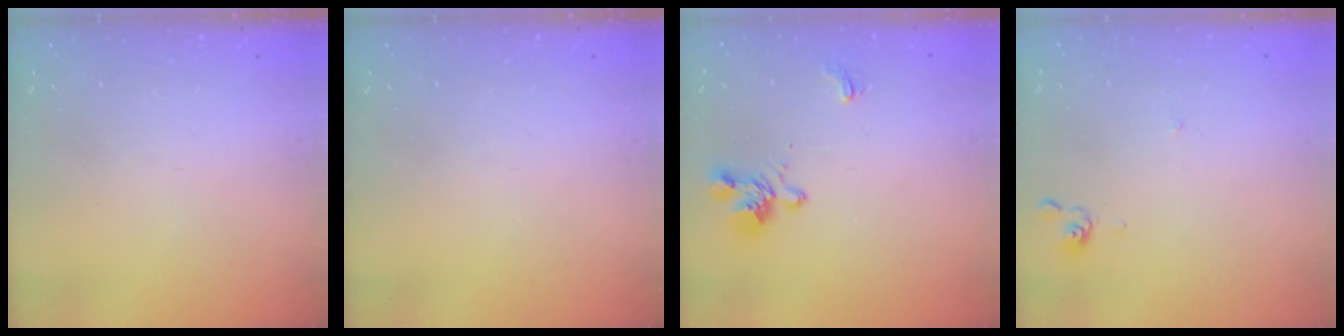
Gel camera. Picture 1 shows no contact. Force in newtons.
{"total": 0.0}
{"total": 1.2, "press": 0.4, "slide": 1.1}
{"total": 1.0, "press": 1.0, "slide": 0.2}